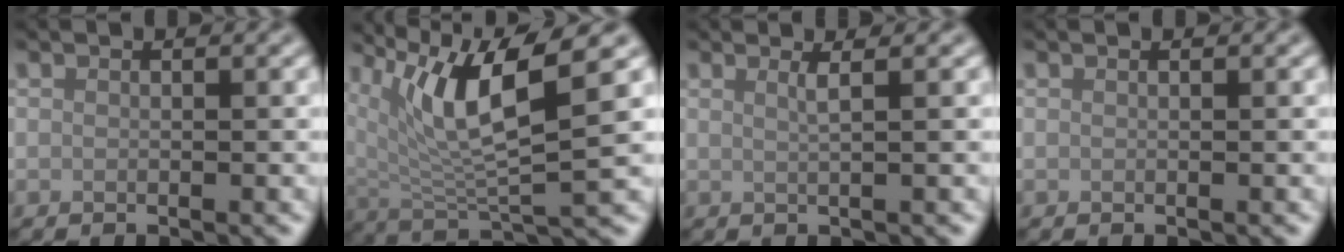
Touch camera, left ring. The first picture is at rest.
{"total": 8.0, "force": [3.7, 2.1, 6.8], "torque": [-0.132, -0.006, 0.068]}
{"total": 1.6, "force": [0.7, 0.6, 1.3], "torque": [-0.014, 0.002, 0.000]}
{"total": 0.0}